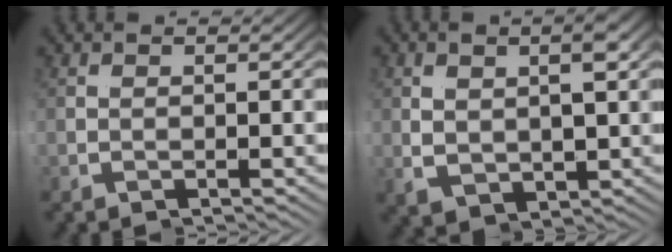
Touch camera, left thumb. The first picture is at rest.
{"total": 1.9, "force": [-0.2, 0.1, 1.9], "torque": [-0.028, 0.003, -0.001]}